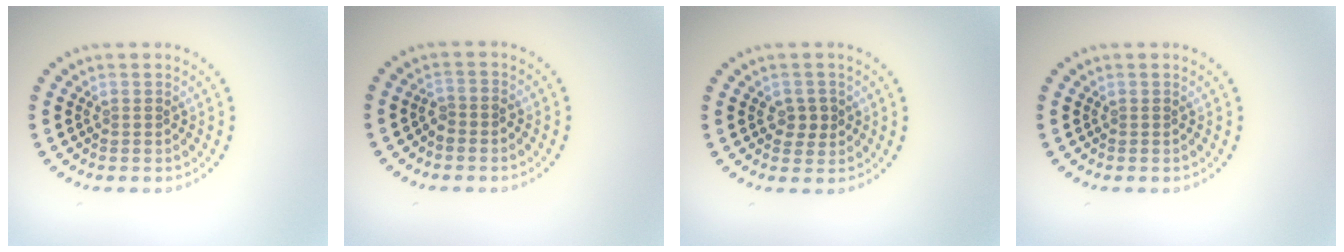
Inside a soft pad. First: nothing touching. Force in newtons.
{"total": 1.3, "press": 1.1, "slide": 0.7}
{"total": 1.9, "press": 1.8, "slide": 0.6}
{"total": 0.0}